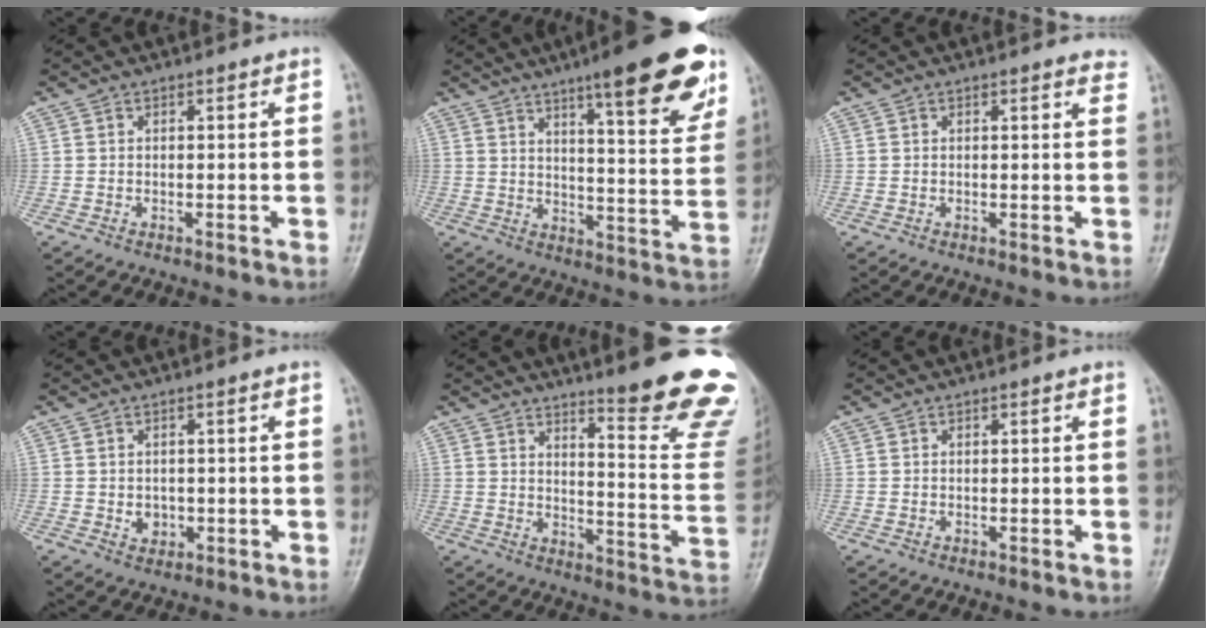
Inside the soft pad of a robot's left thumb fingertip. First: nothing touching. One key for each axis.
{"total": 20.0, "fx": 12.2, "fy": 4.1, "fz": 15.3, "tx": -0.175, "ty": -0.052, "tz": 0.166}
{"total": 2.3, "fx": 2.0, "fy": 0.7, "fz": 1.0, "tx": -0.003, "ty": -0.005, "tz": 0.012}
{"total": 2.5, "fx": -0.3, "fy": 2.2, "fz": 1.3, "tx": -0.010, "ty": 0.001, "tz": 0.002}
{"total": 19.0, "fx": 14.5, "fy": 2.2, "fz": 12.1, "tx": -0.122, "ty": -0.133, "tz": 0.183}
{"total": 0.0}